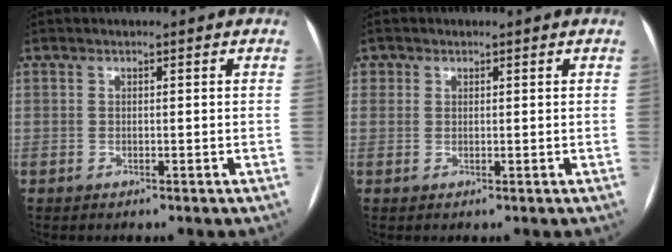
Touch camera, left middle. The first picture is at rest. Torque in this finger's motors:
{"motor_torque": [0.82, -0.58, 0.43, 0.00]}